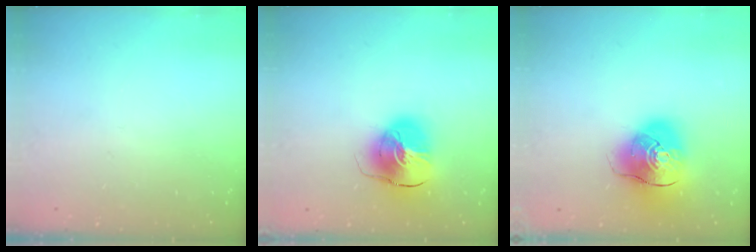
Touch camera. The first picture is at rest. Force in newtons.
{"total": 11.5, "press": 11.4, "slide": 1.5}
{"total": 13.0, "press": 12.8, "slide": 2.4}